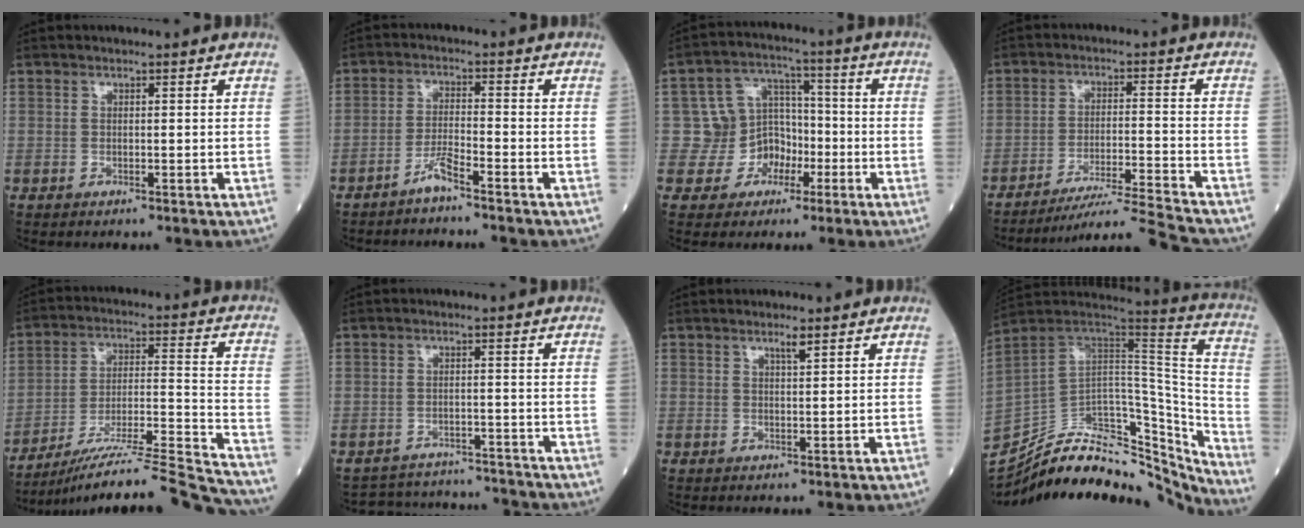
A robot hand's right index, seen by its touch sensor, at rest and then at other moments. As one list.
[{"total": 3.3, "force": [-2.7, -0.2, 1.9], "torque": [-0.040, -0.002, -0.054]}, {"total": 7.5, "force": [-2.3, 7.1, 0.9], "torque": [0.007, 0.028, -0.032]}, {"total": 11.3, "force": [-10.6, -2.7, 2.9], "torque": [-0.038, -0.003, -0.177]}, {"total": 20.3, "force": [-18.6, -0.9, 8.2], "torque": [-0.104, 0.003, -0.289]}, {"total": 9.1, "force": [-8.9, 1.9, -0.1], "torque": [0.004, 0.020, -0.119]}, {"total": 1.6, "force": [1.0, 0.0, 1.2], "torque": [-0.022, -0.001, 0.019]}, {"total": 35.5, "force": [-29.7, 12.0, 15.3], "torque": [-0.261, -0.007, -0.425]}]